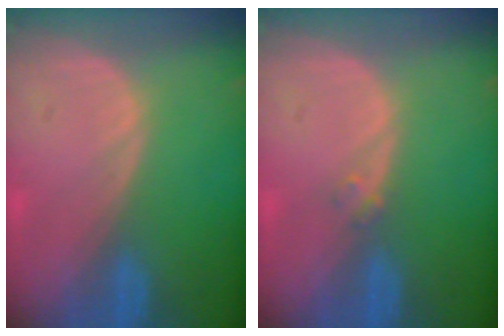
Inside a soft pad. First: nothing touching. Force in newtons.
{"total": 1.2, "press": 1.1, "slide": 0.6}